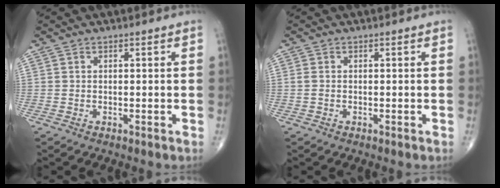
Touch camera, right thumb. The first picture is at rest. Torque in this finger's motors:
{"motor_torque": [-0.14, -0.06, -0.01, 0.13, -0.01]}